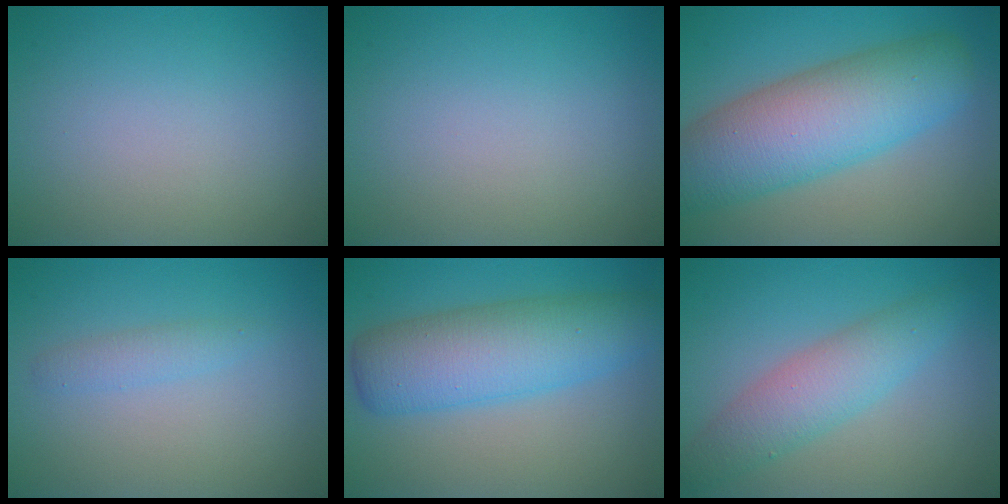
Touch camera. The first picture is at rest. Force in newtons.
{"total": 0.0}
{"total": 9.7, "press": 9.7, "slide": 0.2}
{"total": 1.4, "press": 1.4, "slide": 0.0}
{"total": 7.6, "press": 7.6, "slide": 0.1}
{"total": 4.3, "press": 4.3, "slide": 0.1}